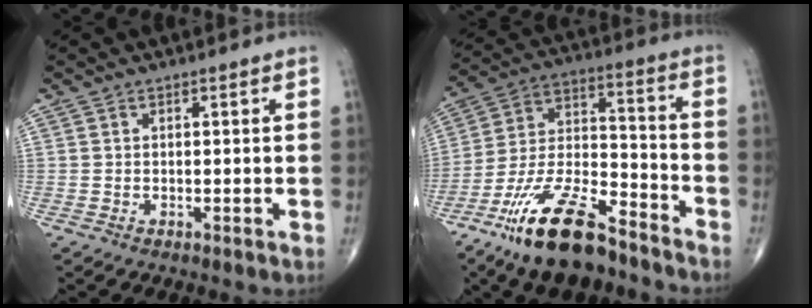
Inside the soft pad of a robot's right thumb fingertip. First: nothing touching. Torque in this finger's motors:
{"motor_torque": [2.69, 1.37, 1.26, -1.50, 0.16]}